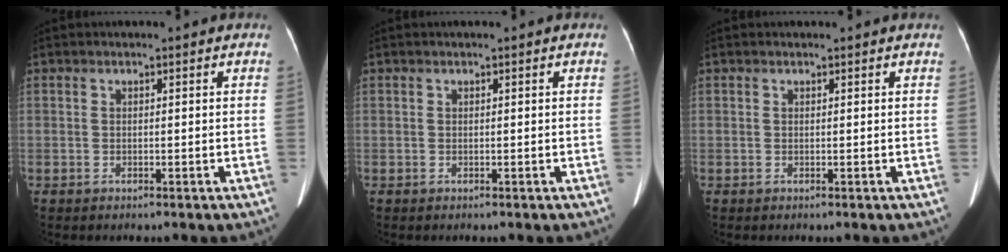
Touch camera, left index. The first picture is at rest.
{"total": 0.0}
{"total": 0.6, "force": [0.6, 0.2, 0.1], "torque": [-0.007, 0.007, 0.007]}